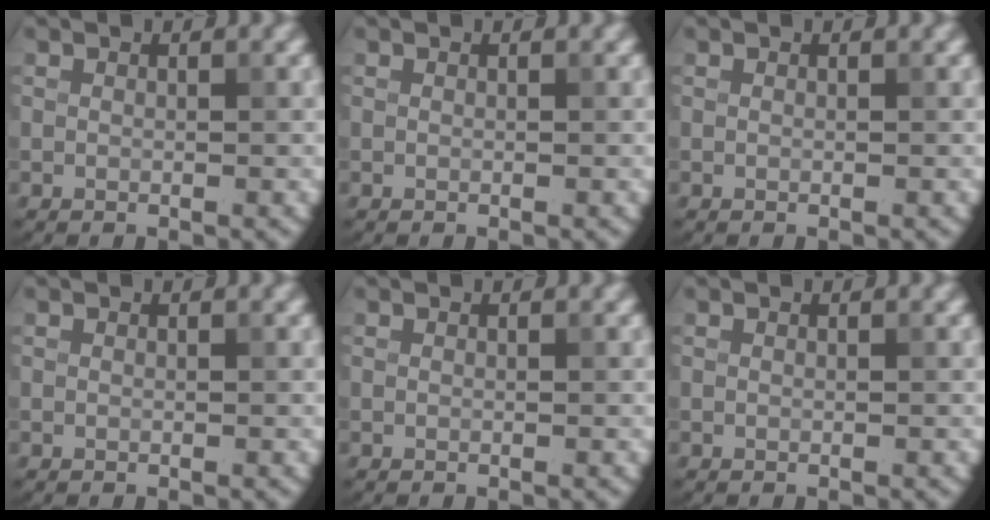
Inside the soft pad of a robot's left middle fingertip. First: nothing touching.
{"total": 0.0}
{"total": 0.0}
{"total": 0.0}
{"total": 0.0}
{"total": 0.0}